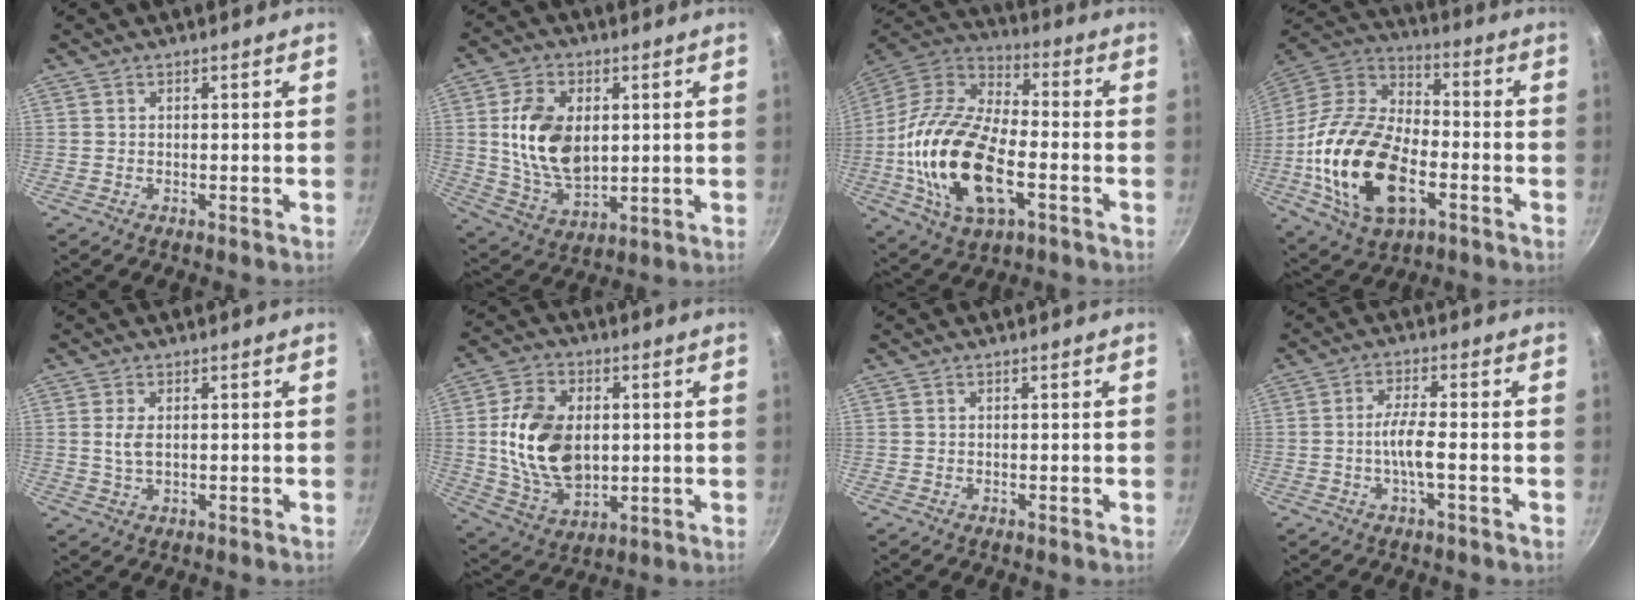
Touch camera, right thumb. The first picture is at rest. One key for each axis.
{"total": 14.3, "fx": 2.0, "fy": 9.2, "fz": 10.8, "tx": -0.182, "ty": -0.015, "tz": 0.046}
{"total": 22.8, "fx": -5.1, "fy": 11.8, "fz": 18.8, "tx": -0.356, "ty": 0.024, "tz": -0.102}
{"total": 24.1, "fx": -6.3, "fy": 13.9, "fz": 18.6, "tx": -0.341, "ty": 0.027, "tz": -0.123}
{"total": 3.2, "fx": 0.5, "fy": 1.7, "fz": 2.7, "tx": -0.051, "ty": -0.003, "tz": 0.012}
{"total": 16.6, "fx": 1.1, "fy": 11.1, "fz": 12.3, "tx": -0.208, "ty": -0.004, "tz": 0.029}
{"total": 0.0}
{"total": 5.0, "fx": -1.5, "fy": 0.6, "fz": 4.8, "tx": -0.099, "ty": 0.015, "tz": -0.034}